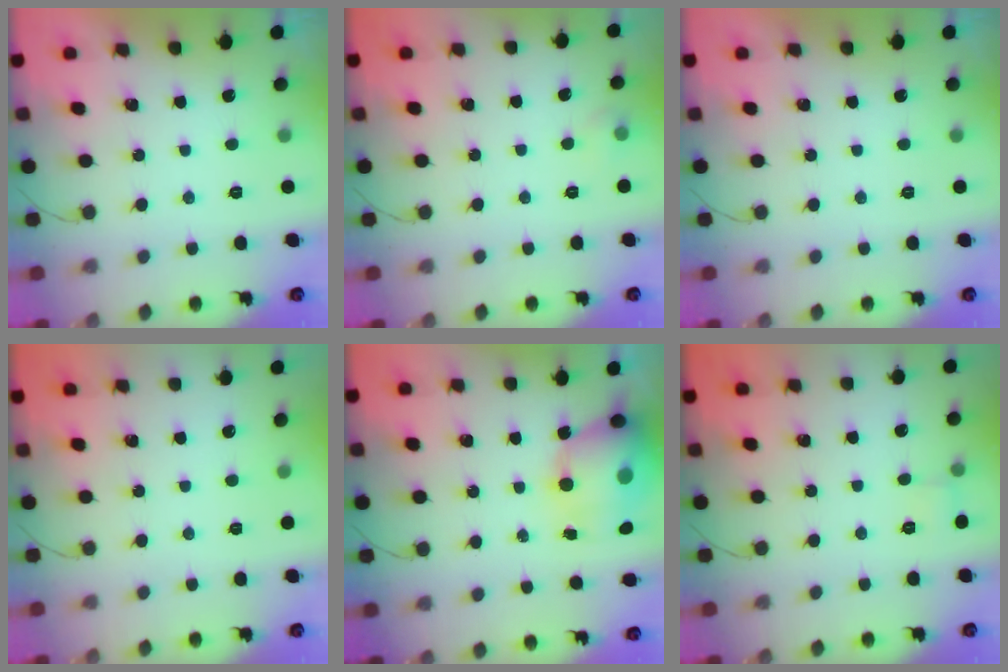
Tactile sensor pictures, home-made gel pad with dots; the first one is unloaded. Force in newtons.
{"total": 4.2, "press": 3.9, "slide": 1.7}
{"total": 0.0}
{"total": 0.0}
{"total": 16.6, "press": 16.1, "slide": 4.0}
{"total": 5.5, "press": 5.3, "slide": 1.8}